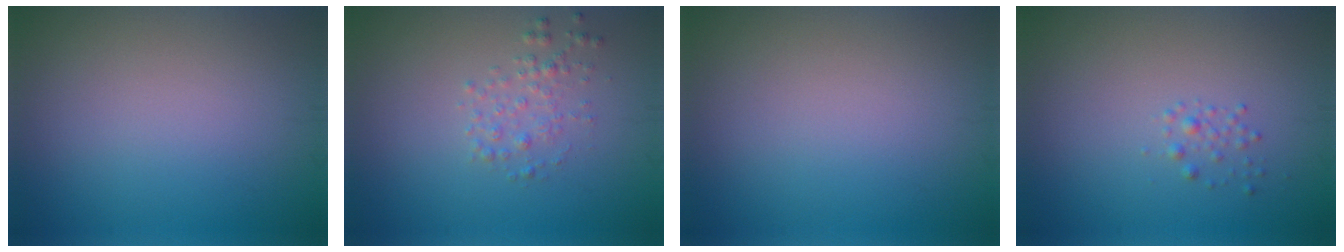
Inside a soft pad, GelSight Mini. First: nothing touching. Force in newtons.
{"total": 1.6, "press": 1.6, "slide": 0.0}
{"total": 0.0}
{"total": 0.9, "press": 0.9, "slide": 0.1}